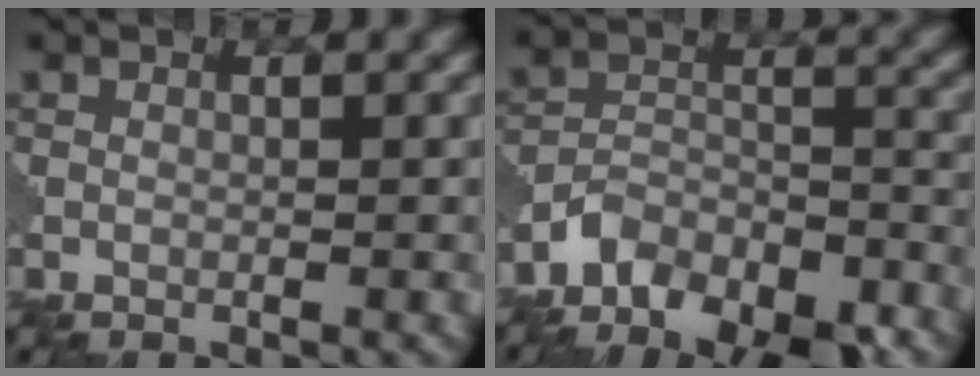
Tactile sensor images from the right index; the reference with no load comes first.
{"total": 11.4, "force": [-9.4, 5.3, 3.8], "torque": [-0.053, -0.001, -0.134]}